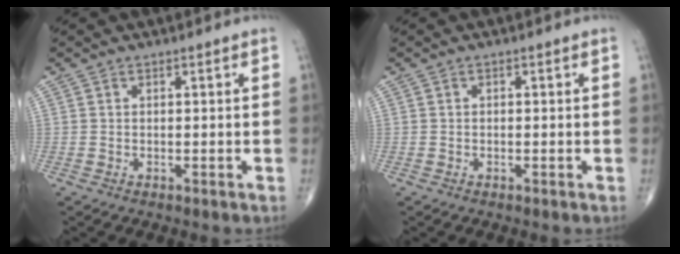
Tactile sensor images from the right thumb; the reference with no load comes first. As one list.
[{"total": 0.0}]